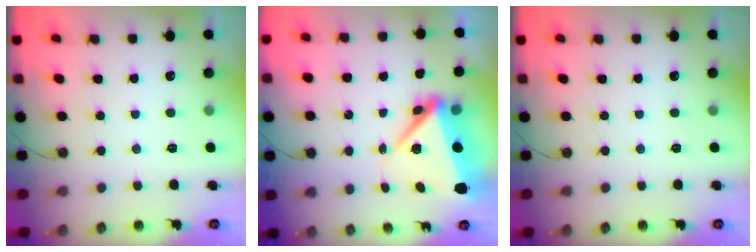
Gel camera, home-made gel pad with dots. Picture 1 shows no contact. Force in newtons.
{"total": 8.5, "press": 8.2, "slide": 2.0}
{"total": 0.0}